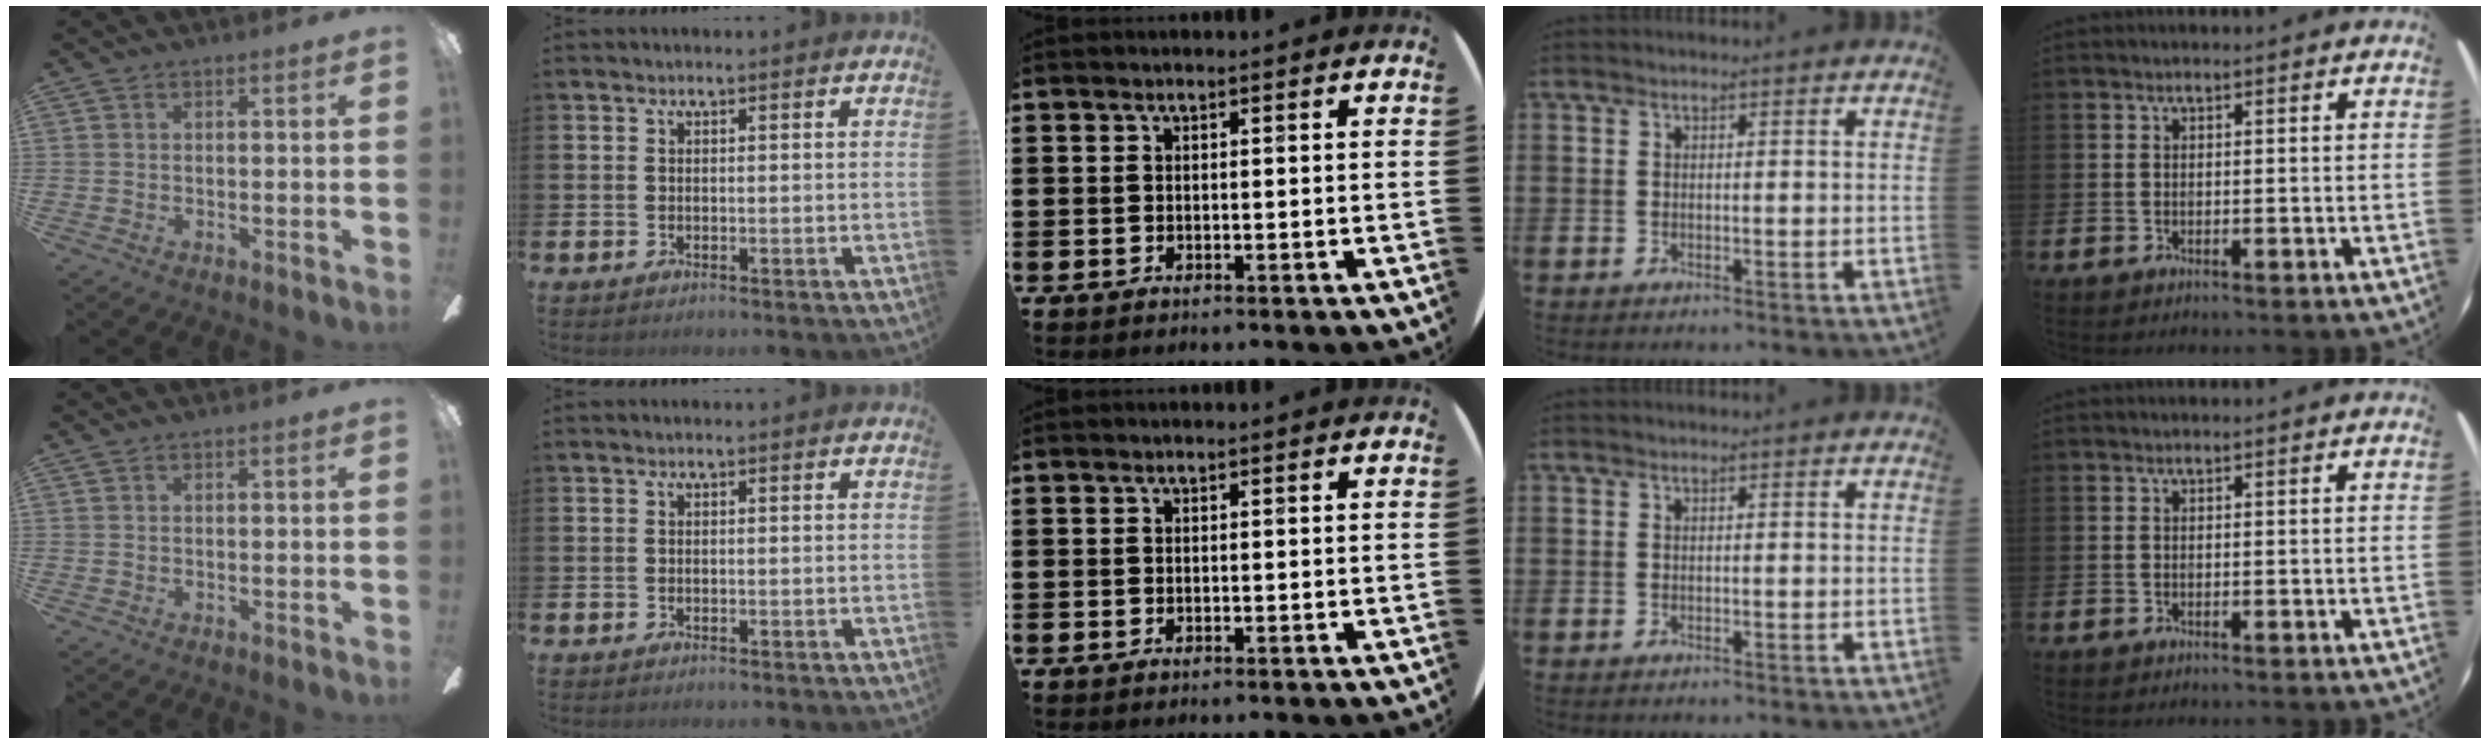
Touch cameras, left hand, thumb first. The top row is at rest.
{}